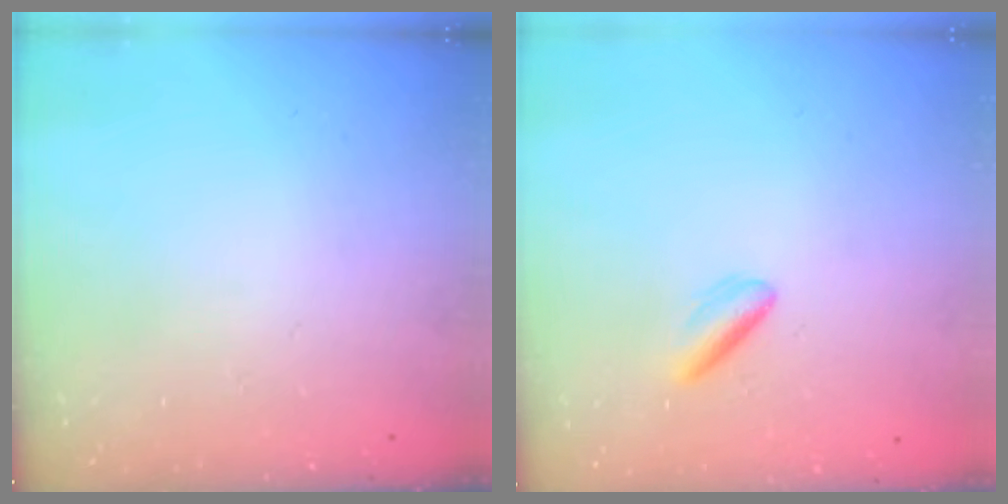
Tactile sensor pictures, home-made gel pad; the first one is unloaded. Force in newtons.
{"total": 3.1, "press": 2.9, "slide": 1.1}